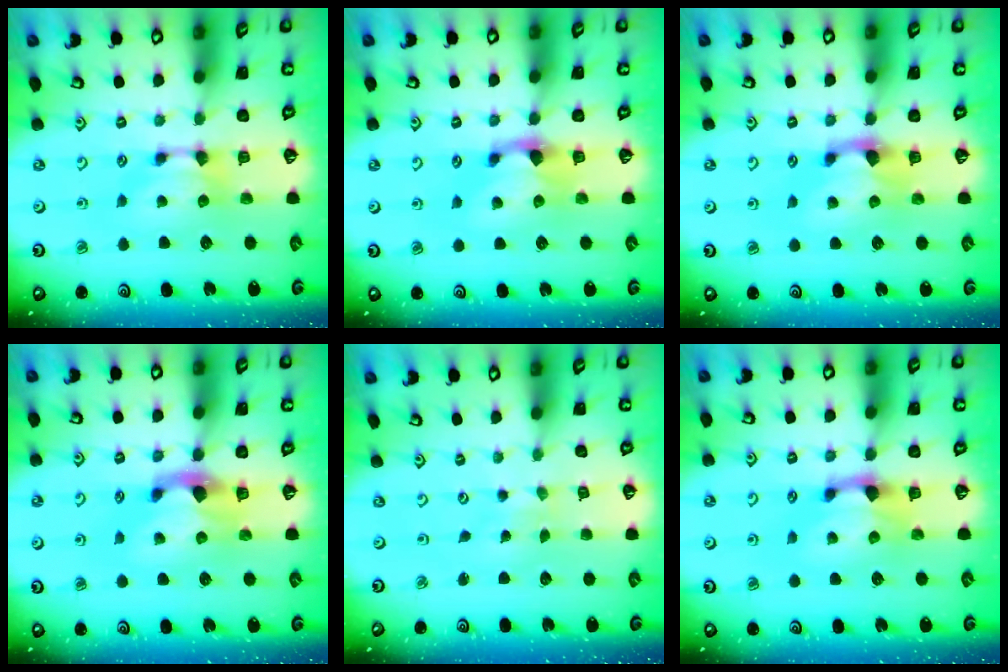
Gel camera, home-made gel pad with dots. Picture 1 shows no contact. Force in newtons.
{"total": 0.9, "press": 0.5, "slide": 0.8}
{"total": 1.4, "press": 0.9, "slide": 1.0}
{"total": 2.9, "press": 2.6, "slide": 1.3}
{"total": 5.3, "press": 5.2, "slide": 0.2}
{"total": 1.9, "press": 1.3, "slide": 1.4}